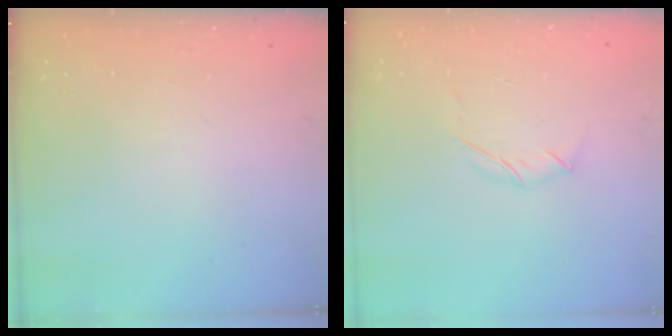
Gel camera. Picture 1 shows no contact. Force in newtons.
{"total": 3.8, "press": 3.7, "slide": 0.9}